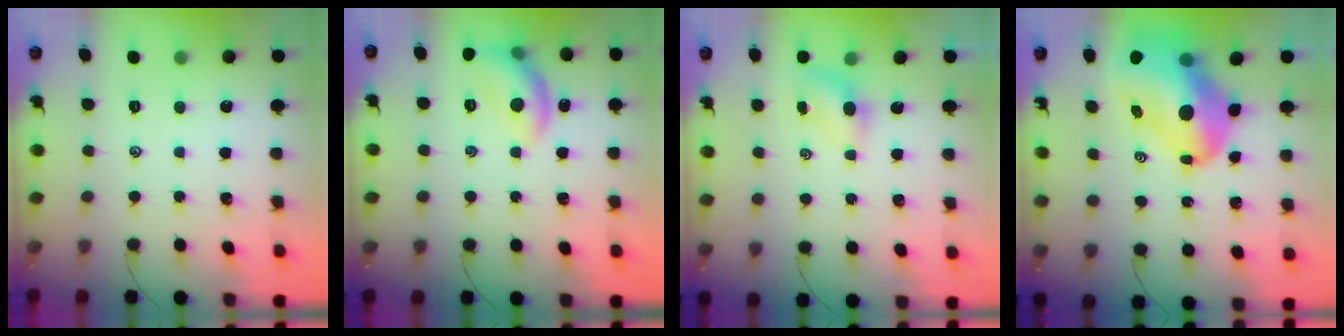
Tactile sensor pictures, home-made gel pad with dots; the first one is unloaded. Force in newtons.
{"total": 10.9, "press": 10.9, "slide": 0.4}
{"total": 4.3, "press": 4.2, "slide": 0.9}
{"total": 18.4, "press": 17.6, "slide": 5.2}